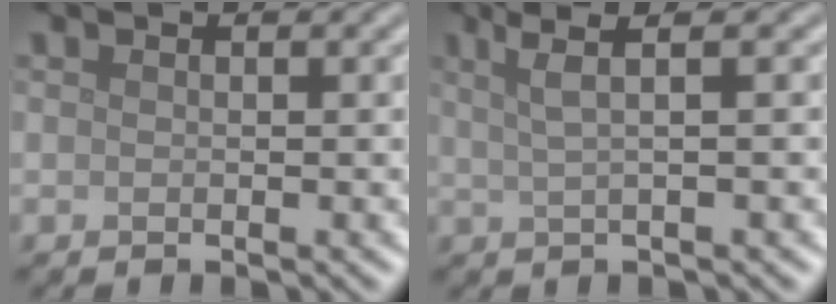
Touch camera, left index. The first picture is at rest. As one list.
[{"total": 3.2, "force": [1.4, 0.7, 2.8], "torque": [-0.043, 0.008, 0.022]}]